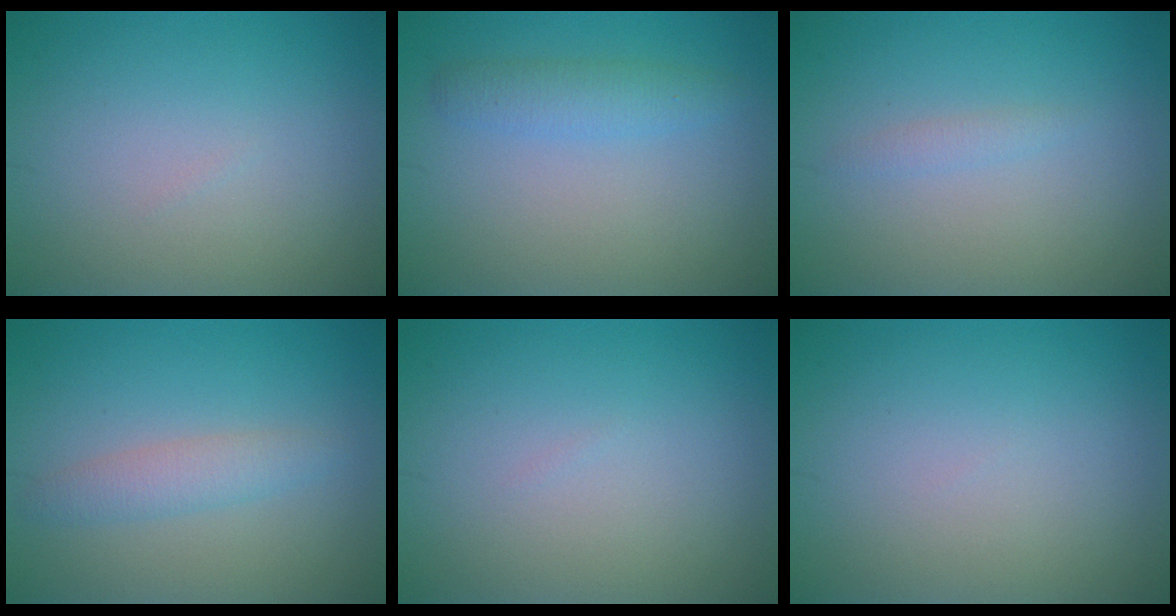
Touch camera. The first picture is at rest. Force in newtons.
{"total": 2.2, "press": 2.2, "slide": 0.2}
{"total": 0.8, "press": 0.8, "slide": 0.0}
{"total": 2.1, "press": 2.1, "slide": 0.1}
{"total": 0.0}
{"total": 0.0}